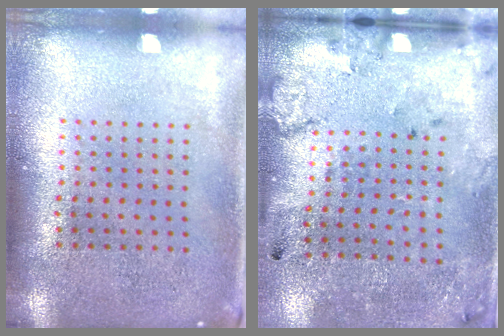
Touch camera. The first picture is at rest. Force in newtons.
{"total": 2.2, "press": 1.4, "slide": 1.7}